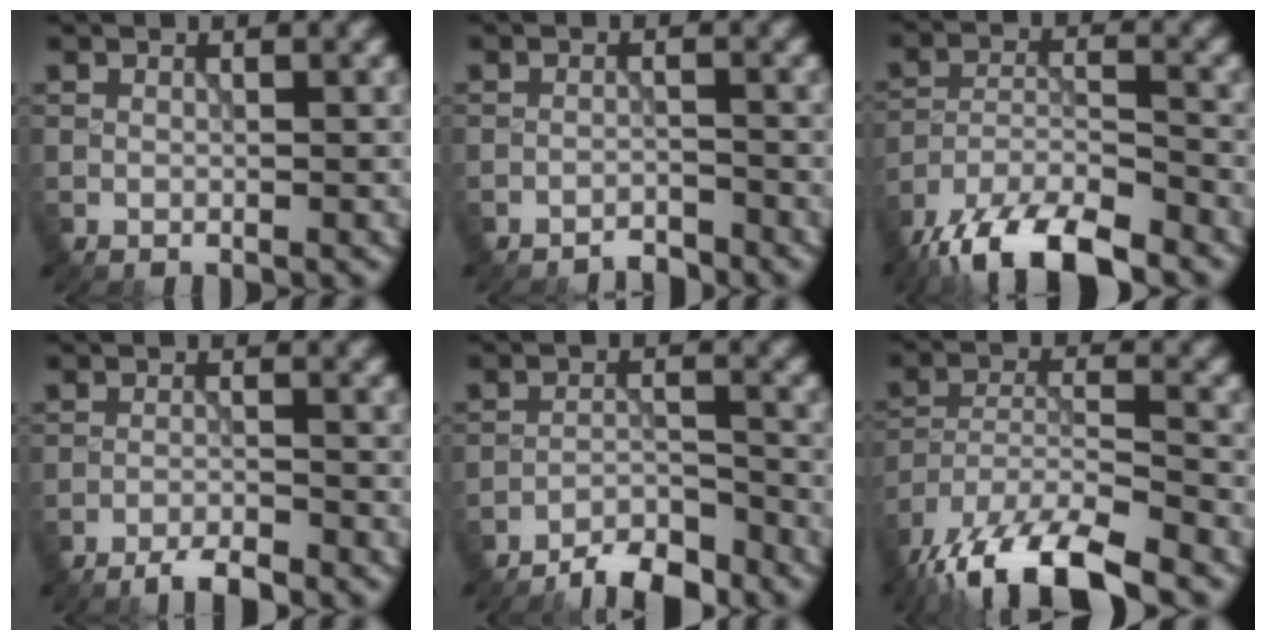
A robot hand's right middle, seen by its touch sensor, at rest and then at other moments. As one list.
[{"total": 1.7, "force": [-1.7, 0.2, 0.3], "torque": [0.000, 0.002, -0.032]}, {"total": 10.9, "force": [-8.5, 3.3, 6.0], "torque": [-0.106, -0.017, -0.155]}, {"total": 3.2, "force": [-2.7, 0.4, 1.6], "torque": [-0.026, -0.004, -0.052]}, {"total": 5.4, "force": [-4.8, 1.1, 2.2], "torque": [-0.032, 0.001, -0.089]}, {"total": 13.7, "force": [-11.0, 3.8, 7.3], "torque": [-0.143, -0.031, -0.178]}]